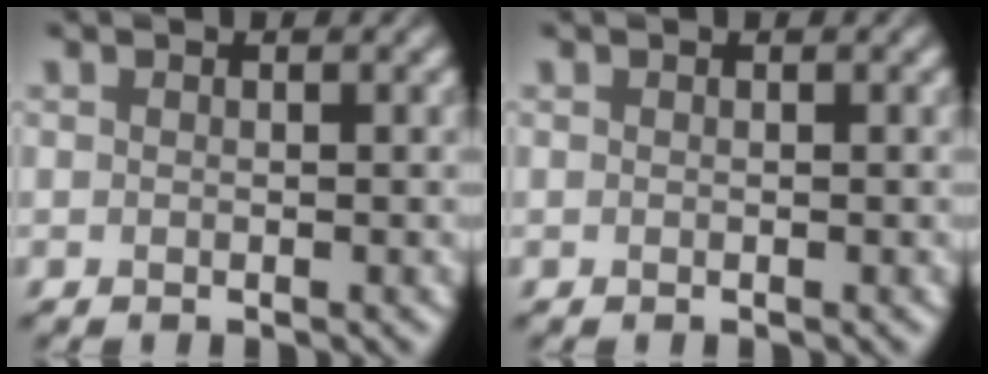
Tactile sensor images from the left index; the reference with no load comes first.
{"total": 0.0}